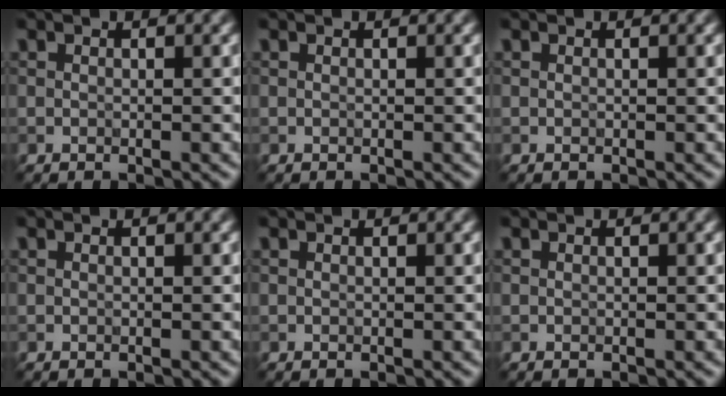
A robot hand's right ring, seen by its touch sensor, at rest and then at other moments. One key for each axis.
{"total": 0.0}
{"total": 0.0}
{"total": 0.0}
{"total": 0.0}
{"total": 0.0}